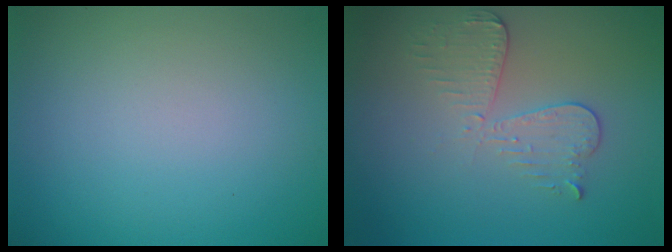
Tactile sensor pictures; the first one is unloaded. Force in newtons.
{"total": 3.2, "press": 2.9, "slide": 1.3}